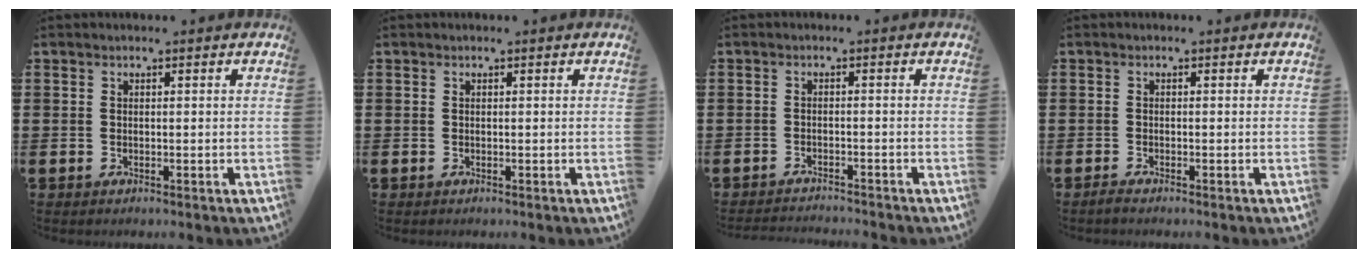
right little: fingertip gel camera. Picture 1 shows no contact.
{"total": 0.0}
{"total": 1.5, "force": [-1.5, -0.2, 0.0], "torque": [-0.002, 0.003, -0.031]}
{"total": 0.7, "force": [-0.6, 0.0, 0.5], "torque": [-0.008, -0.003, -0.011]}